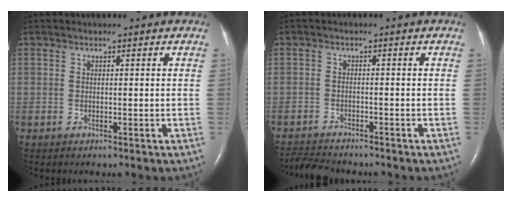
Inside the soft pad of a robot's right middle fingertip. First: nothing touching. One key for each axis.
{"total": 4.6, "fx": -4.4, "fy": 0.6, "fz": 1.0, "tx": -0.018, "ty": -0.015, "tz": -0.073}